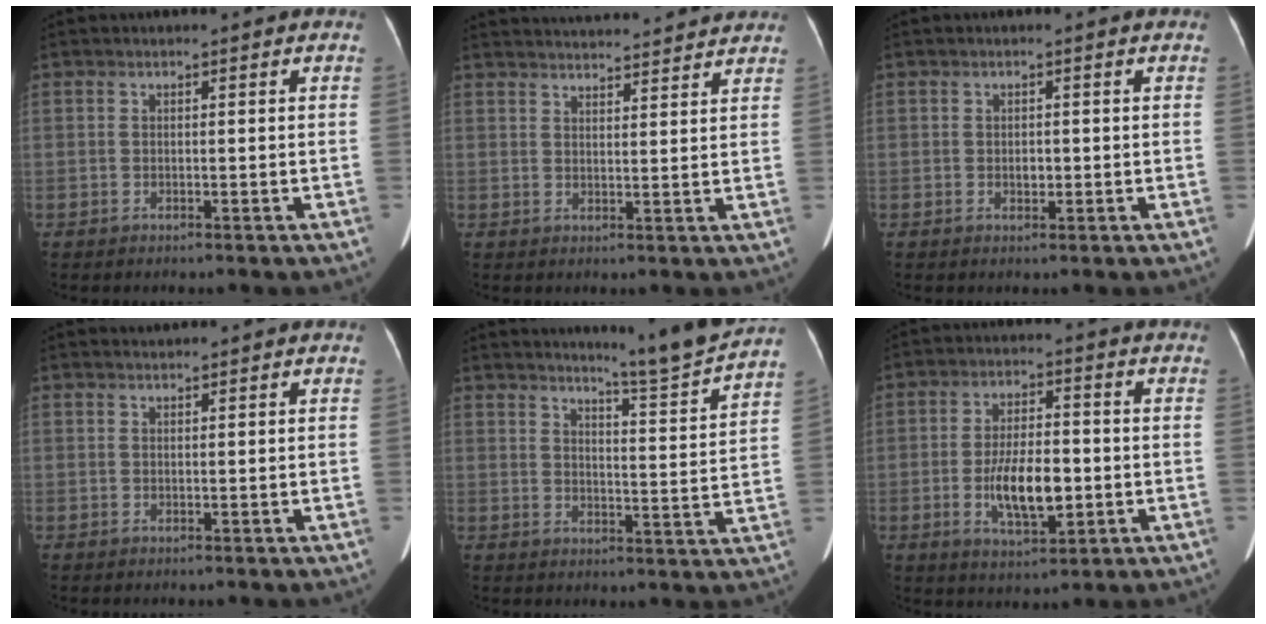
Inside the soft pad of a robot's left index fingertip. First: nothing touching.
{"total": 15.1, "force": [14.4, 1.7, 4.1], "torque": [-0.062, 0.032, 0.192]}
{"total": 1.2, "force": [-0.2, 0.8, 0.8], "torque": [-0.015, 0.001, 0.000]}
{"total": 0.6, "force": [0.6, 0.1, -0.1], "torque": [-0.008, 0.008, 0.012]}
{"total": 10.0, "force": [9.3, -2.1, 2.8], "torque": [-0.055, -0.048, 0.126]}
{"total": 9.1, "force": [-1.9, 3.4, 8.3], "torque": [-0.159, -0.001, -0.028]}